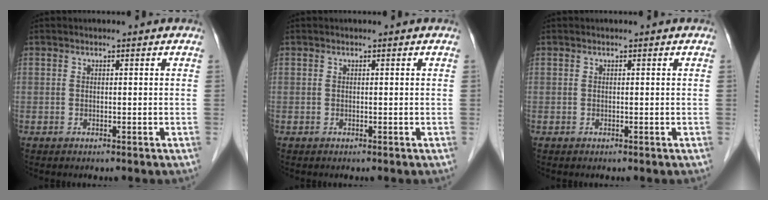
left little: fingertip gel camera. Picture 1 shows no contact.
{"total": 0.0}
{"total": 0.0}